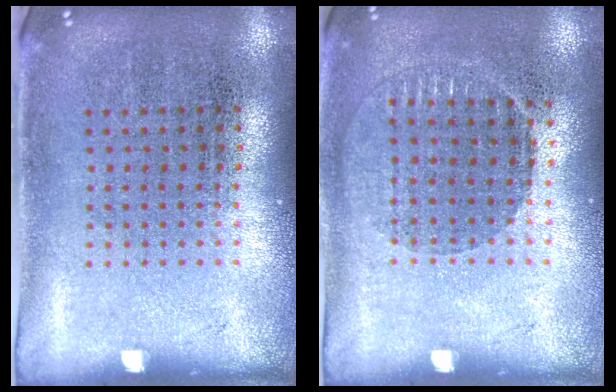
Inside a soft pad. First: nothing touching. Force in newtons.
{"total": 1.0, "press": 0.9, "slide": 0.4}